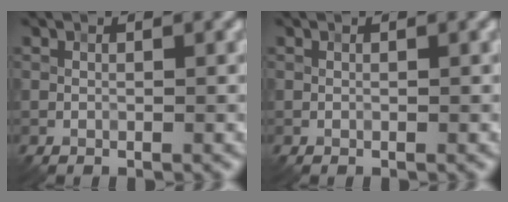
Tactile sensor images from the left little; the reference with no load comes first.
{"total": 0.0}